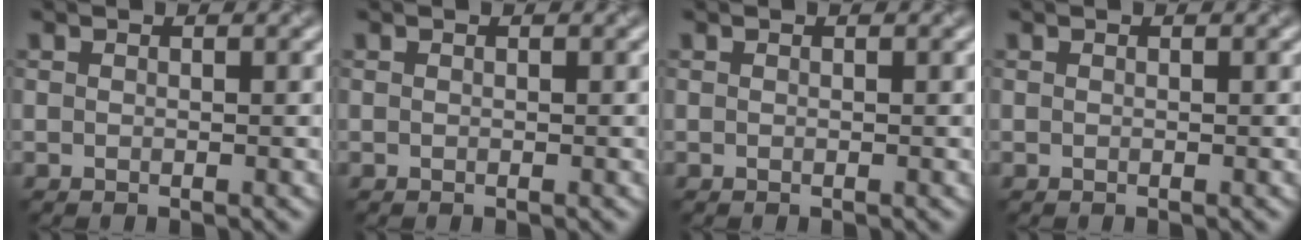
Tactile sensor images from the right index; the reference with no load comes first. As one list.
[{"total": 0.0}, {"total": 0.0}, {"total": 0.0}]